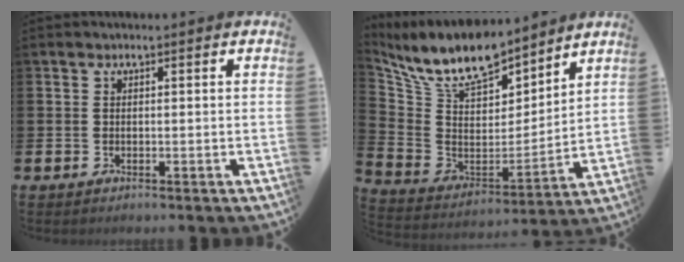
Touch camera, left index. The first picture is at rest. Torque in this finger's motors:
{"motor_torque": [1.09, -1.05, 0.42, 0.21]}